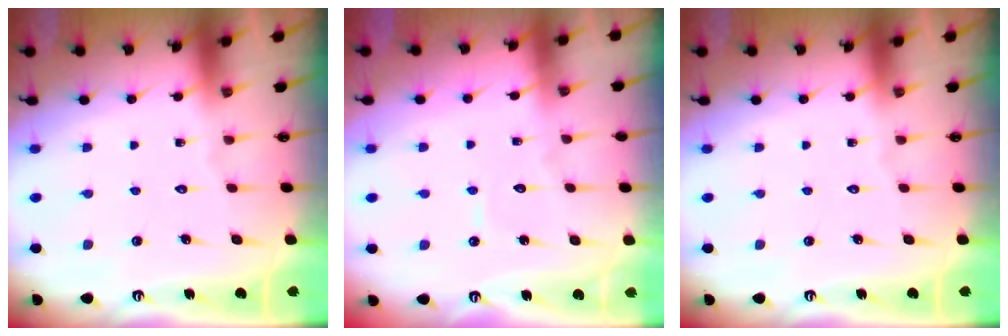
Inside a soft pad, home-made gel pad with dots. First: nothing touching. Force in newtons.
{"total": 5.0, "press": 5.0, "slide": 0.5}
{"total": 0.0}